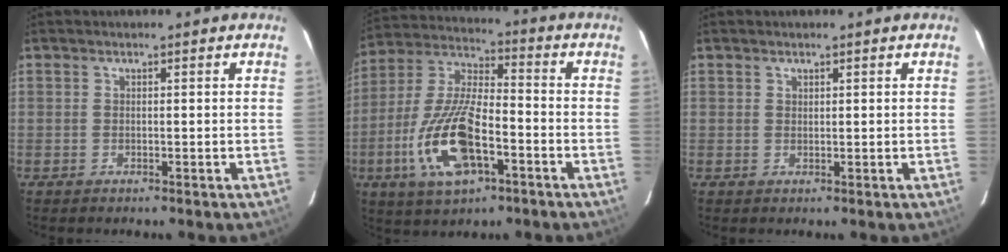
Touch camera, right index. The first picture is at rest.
{"total": 17.3, "force": [-6.4, 6.7, 14.6], "torque": [-0.316, -0.011, -0.119]}
{"total": 0.6, "force": [0.5, 0.4, 0.1], "torque": [0.000, 0.001, 0.009]}